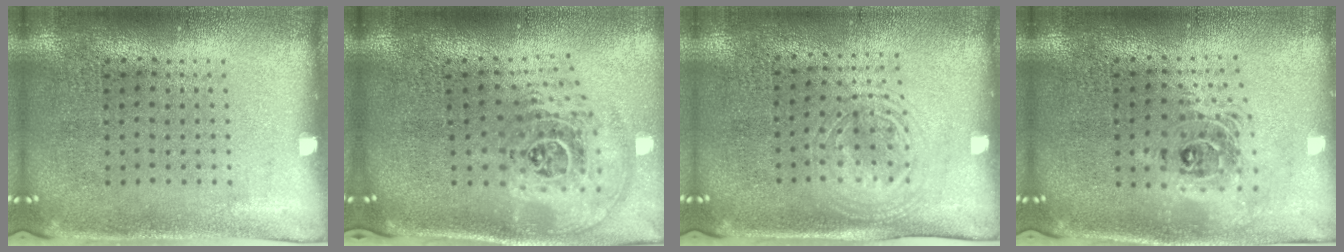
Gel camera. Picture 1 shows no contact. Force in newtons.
{"total": 2.8, "press": 1.9, "slide": 2.0}
{"total": 1.5, "press": 1.3, "slide": 0.6}
{"total": 1.8, "press": 1.4, "slide": 1.1}